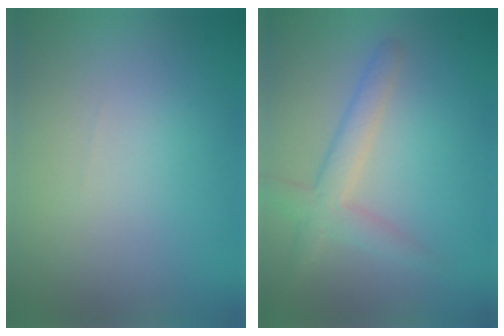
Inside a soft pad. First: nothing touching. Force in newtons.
{"total": 3.0, "press": 3.0, "slide": 0.1}